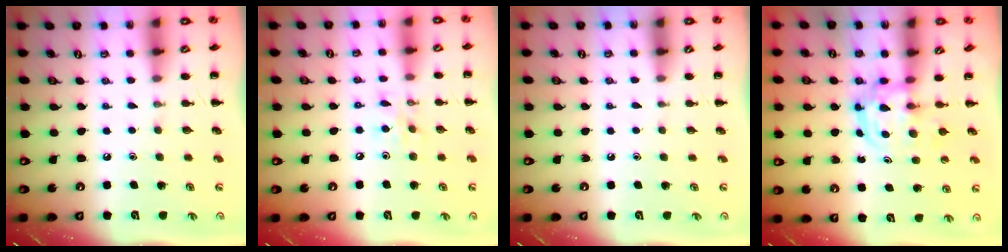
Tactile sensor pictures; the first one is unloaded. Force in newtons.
{"total": 6.3, "press": 6.3, "slide": 0.6}
{"total": 0.6, "press": 0.6, "slide": 0.2}
{"total": 3.1, "press": 3.1, "slide": 0.3}